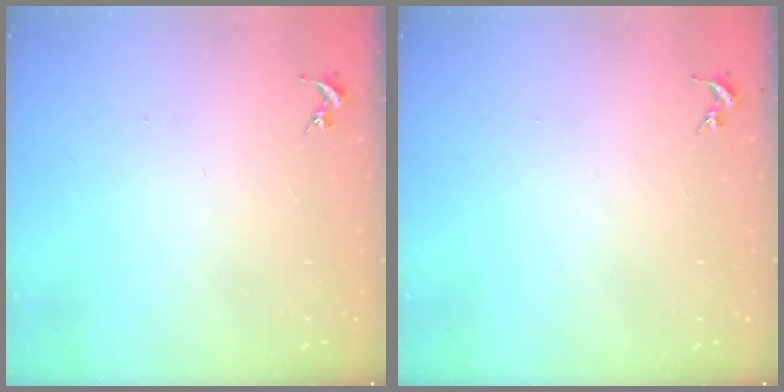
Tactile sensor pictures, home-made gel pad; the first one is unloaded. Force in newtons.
{"total": 0.0}